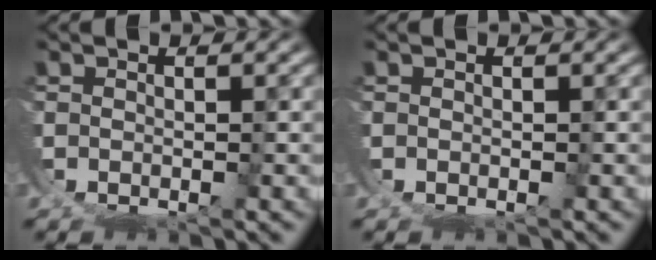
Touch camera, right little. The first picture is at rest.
{"total": 0.0}